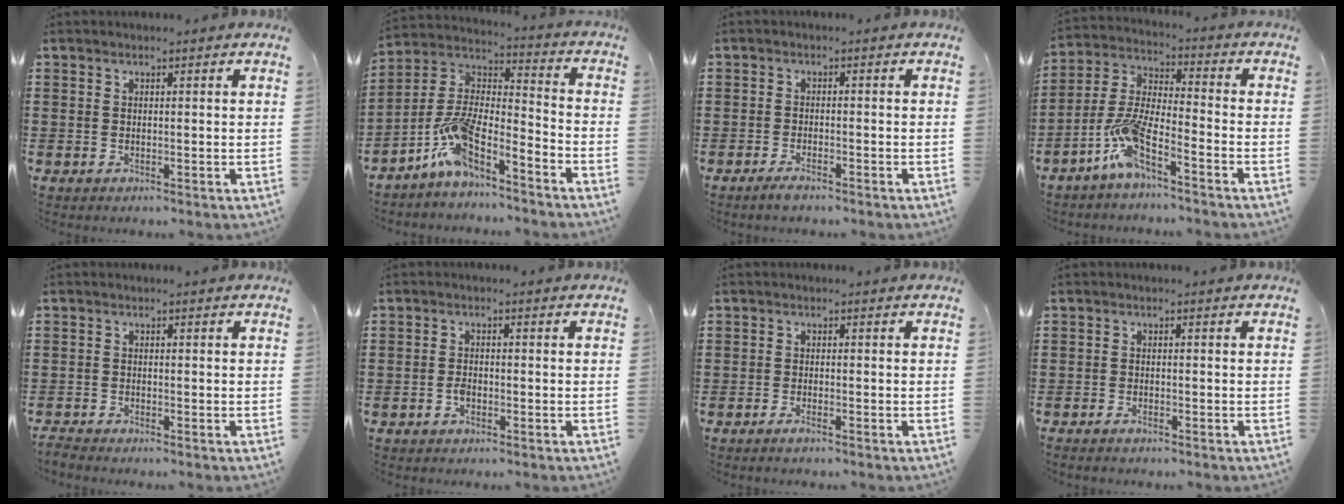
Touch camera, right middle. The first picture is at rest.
{"total": 8.7, "force": [-6.6, 1.8, 5.3], "torque": [-0.118, -0.009, -0.135]}
{"total": 1.7, "force": [-1.3, 0.1, 1.1], "torque": [-0.027, -0.005, -0.026]}
{"total": 7.7, "force": [-5.6, 0.8, 5.3], "torque": [-0.129, -0.020, -0.112]}
{"total": 1.4, "force": [-1.4, 0.0, 0.0], "torque": [-0.005, -0.001, -0.030]}
{"total": 1.3, "force": [-0.7, 0.5, 1.0], "torque": [-0.022, -0.005, -0.012]}
{"total": 1.3, "force": [-0.9, 0.0, 0.9], "torque": [-0.017, -0.006, -0.015]}
{"total": 1.1, "force": [-1.0, 0.2, 0.5], "torque": [-0.013, -0.005, -0.017]}